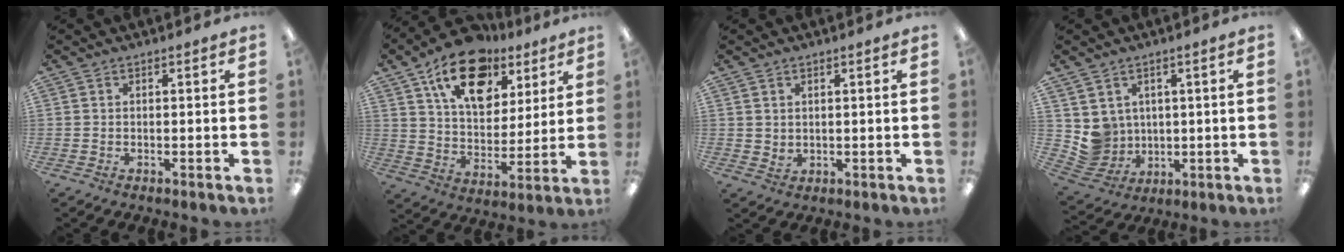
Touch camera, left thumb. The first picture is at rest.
{"total": 17.9, "force": [10.8, 10.6, 9.6], "torque": [-0.146, -0.050, 0.190]}
{"total": 1.7, "force": [1.3, 1.0, 0.4], "torque": [-0.001, -0.004, 0.023]}
{"total": 6.5, "force": [2.5, 6.0, 0.3], "torque": [-0.033, -0.019, 0.057]}